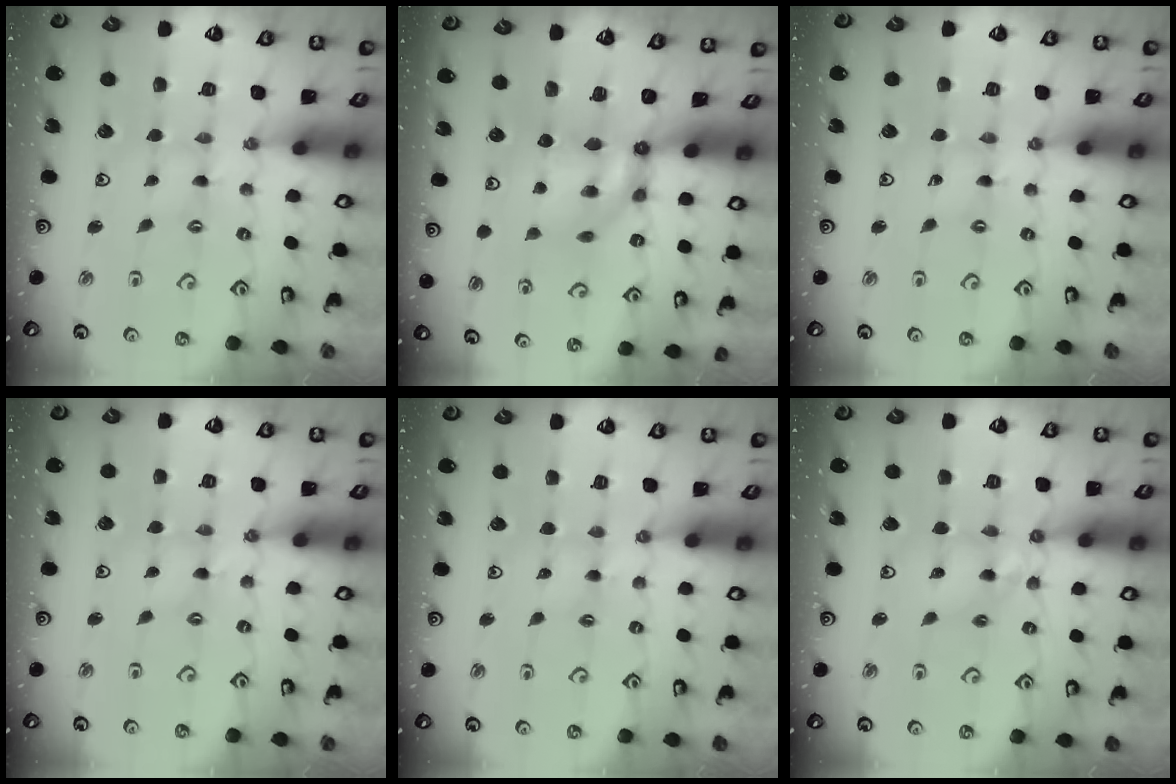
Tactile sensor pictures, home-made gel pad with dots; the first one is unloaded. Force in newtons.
{"total": 6.3, "press": 6.3, "slide": 0.4}
{"total": 0.5, "press": 0.5, "slide": 0.2}
{"total": 0.8, "press": 0.7, "slide": 0.2}
{"total": 2.2, "press": 2.1, "slide": 0.4}
{"total": 8.5, "press": 8.4, "slide": 0.8}